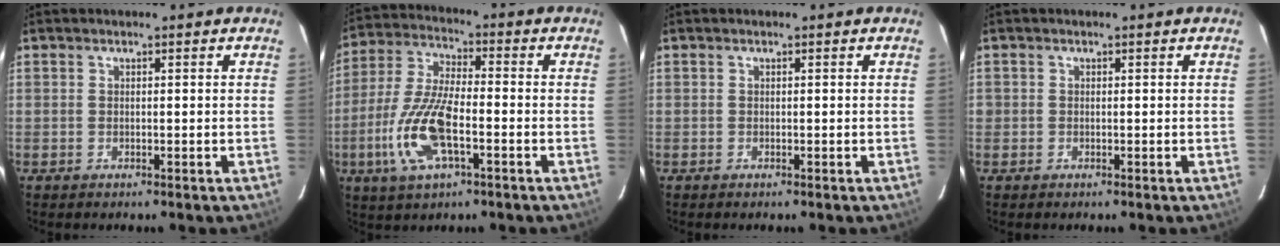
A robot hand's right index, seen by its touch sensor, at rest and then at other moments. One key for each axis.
{"total": 13.6, "fx": -4.6, "fy": 4.8, "fz": 11.9, "tx": -0.260, "ty": -0.006, "tz": -0.089}
{"total": 0.0}
{"total": 0.6, "fx": -0.2, "fy": 0.6, "fz": 0.0, "tx": 0.000, "ty": -0.001, "tz": -0.005}